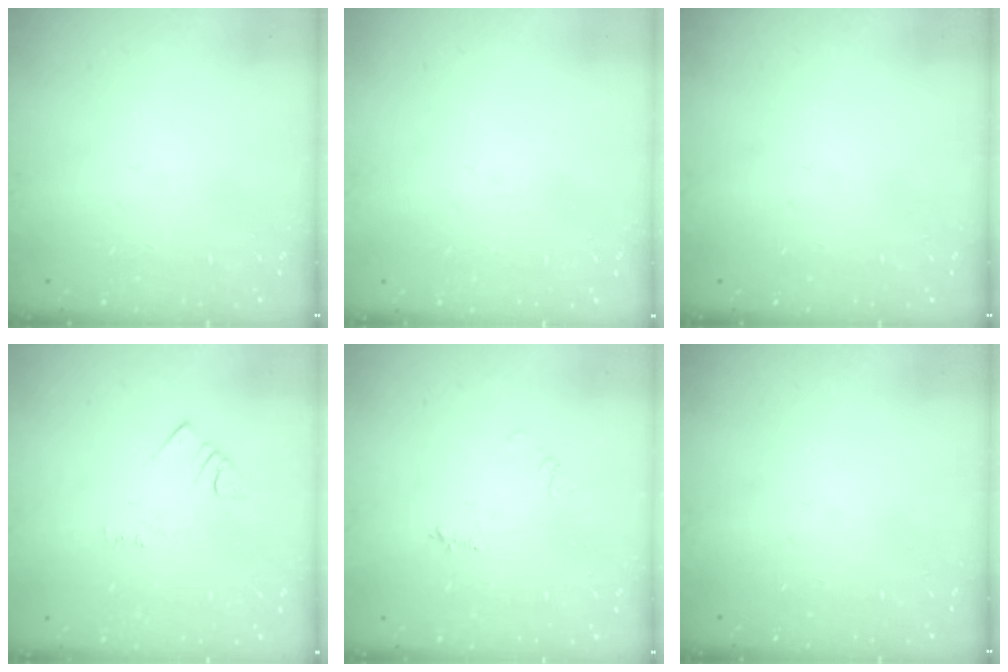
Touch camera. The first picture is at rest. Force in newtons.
{"total": 0.0}
{"total": 0.0}
{"total": 2.5, "press": 2.5, "slide": 0.4}
{"total": 4.1, "press": 4.0, "slide": 0.4}
{"total": 0.0}